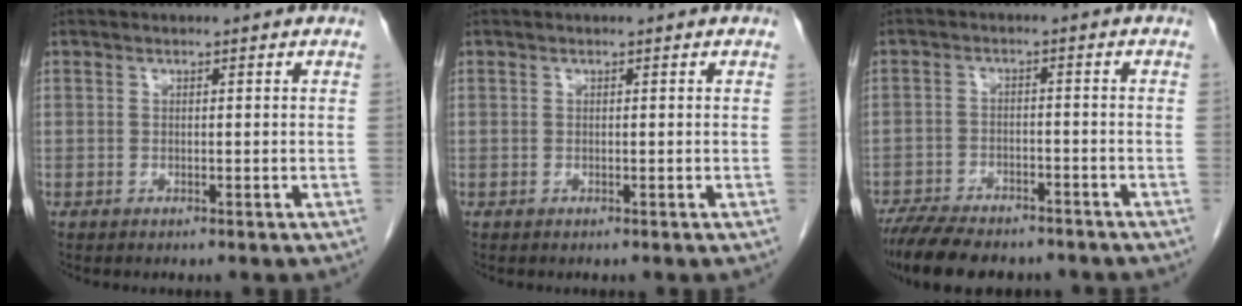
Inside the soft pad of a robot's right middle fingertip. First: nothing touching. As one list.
[{"total": 0.0}, {"total": 12.7, "force": [-10.5, 4.2, 5.7], "torque": [-0.103, -0.006, -0.157]}]